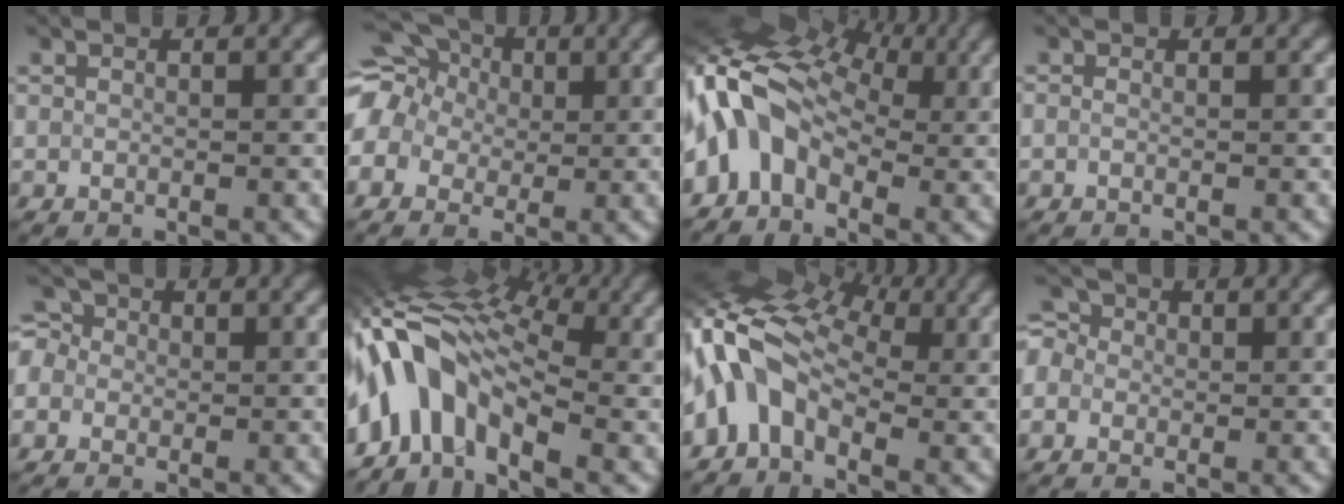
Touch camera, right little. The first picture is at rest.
{"total": 12.4, "force": [2.9, 10.4, 6.2], "torque": [-0.153, 0.047, 0.011]}
{"total": 9.7, "force": [0.1, 6.8, 6.9], "torque": [-0.130, 0.015, -0.021]}
{"total": 0.6, "force": [0.1, 0.3, 0.5], "torque": [-0.009, -0.006, -0.009]}
{"total": 5.0, "force": [-0.4, 4.5, 2.1], "torque": [-0.049, 0.026, -0.040]}
{"total": 11.2, "force": [-2.3, 6.7, 8.7], "torque": [-0.159, 0.019, -0.062]}
{"total": 8.8, "force": [-0.4, 5.8, 6.6], "torque": [-0.122, 0.017, -0.033]}
{"total": 3.6, "force": [0.2, 3.3, 1.5], "torque": [-0.025, 0.021, -0.023]}